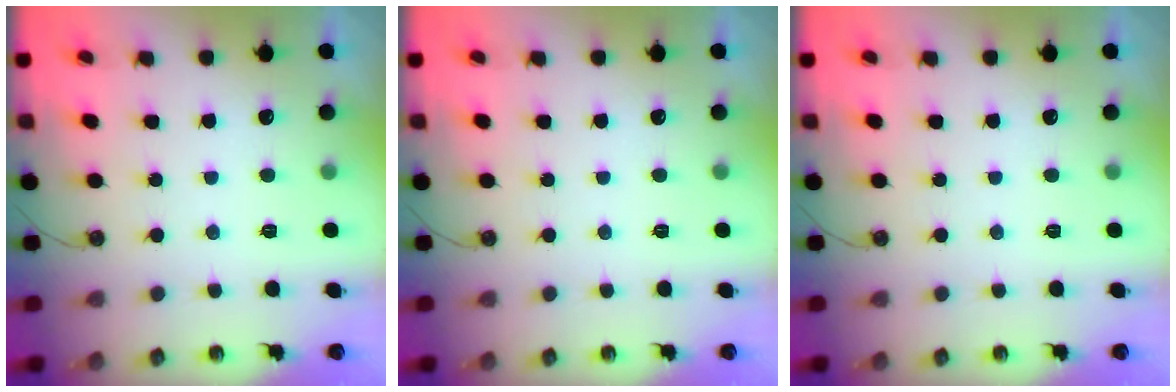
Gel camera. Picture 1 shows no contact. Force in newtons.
{"total": 0.0}
{"total": 0.0}